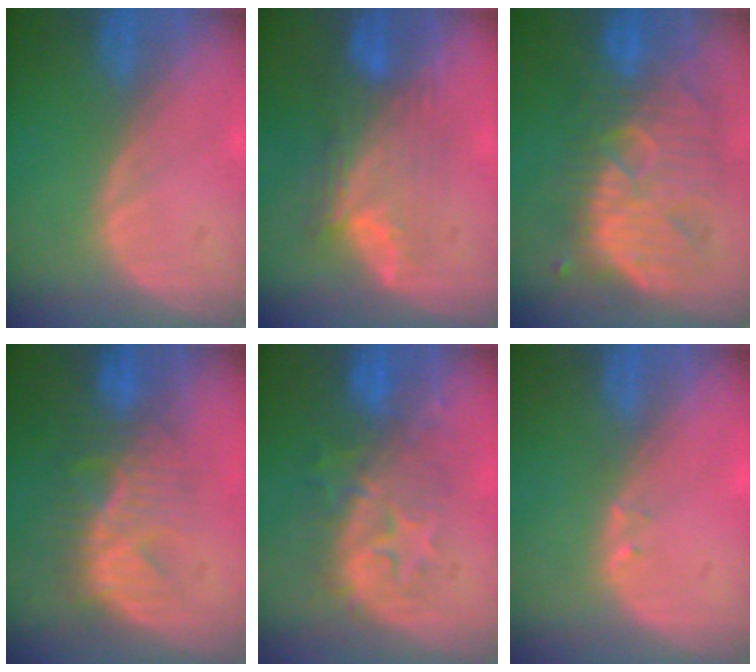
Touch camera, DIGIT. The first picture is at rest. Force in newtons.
{"total": 7.6, "press": 7.3, "slide": 2.2}
{"total": 11.5, "press": 10.9, "slide": 3.7}
{"total": 8.1, "press": 8.0, "slide": 1.3}
{"total": 8.8, "press": 8.6, "slide": 1.8}
{"total": 0.6, "press": 0.6, "slide": 0.2}